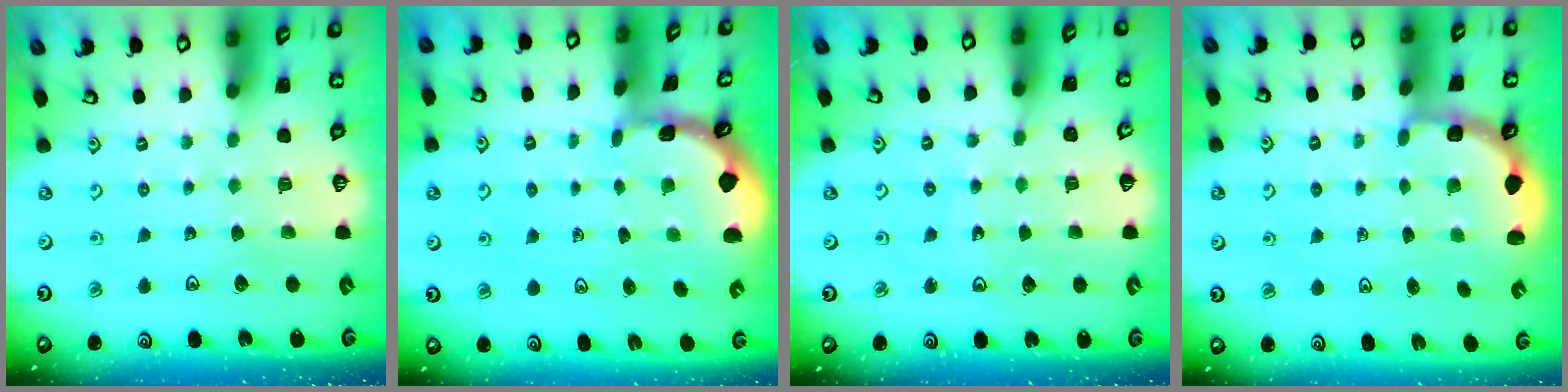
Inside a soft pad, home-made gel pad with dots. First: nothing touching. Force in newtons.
{"total": 1.0, "press": 0.9, "slide": 0.2}
{"total": 7.2, "press": 7.0, "slide": 1.4}
{"total": 2.9, "press": 2.5, "slide": 1.4}